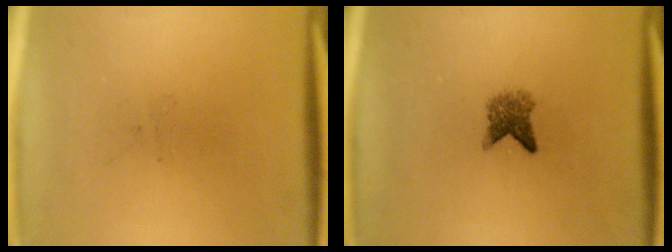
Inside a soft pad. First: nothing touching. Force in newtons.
{"total": 2.7}